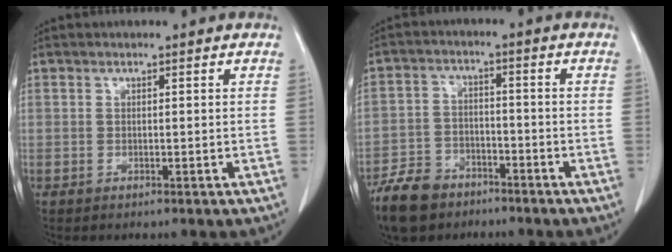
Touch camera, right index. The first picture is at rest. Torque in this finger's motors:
{"motor_torque": [0.01, -0.21, -0.30, -0.21]}